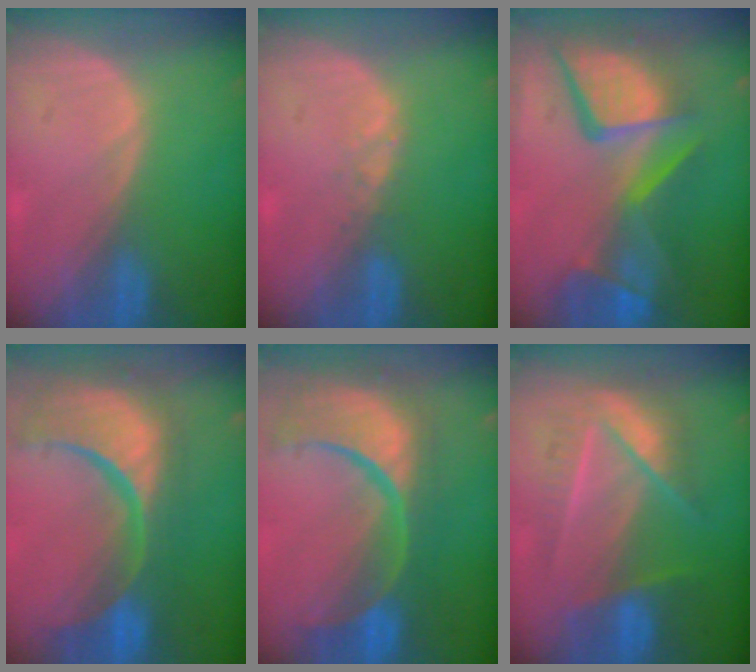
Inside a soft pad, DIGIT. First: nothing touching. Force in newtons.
{"total": 1.0, "press": 1.0, "slide": 0.2}
{"total": 13.6, "press": 11.1, "slide": 7.9}
{"total": 15.4, "press": 12.1, "slide": 9.5}
{"total": 13.9, "press": 11.0, "slide": 8.5}
{"total": 7.5, "press": 7.4, "slide": 1.1}